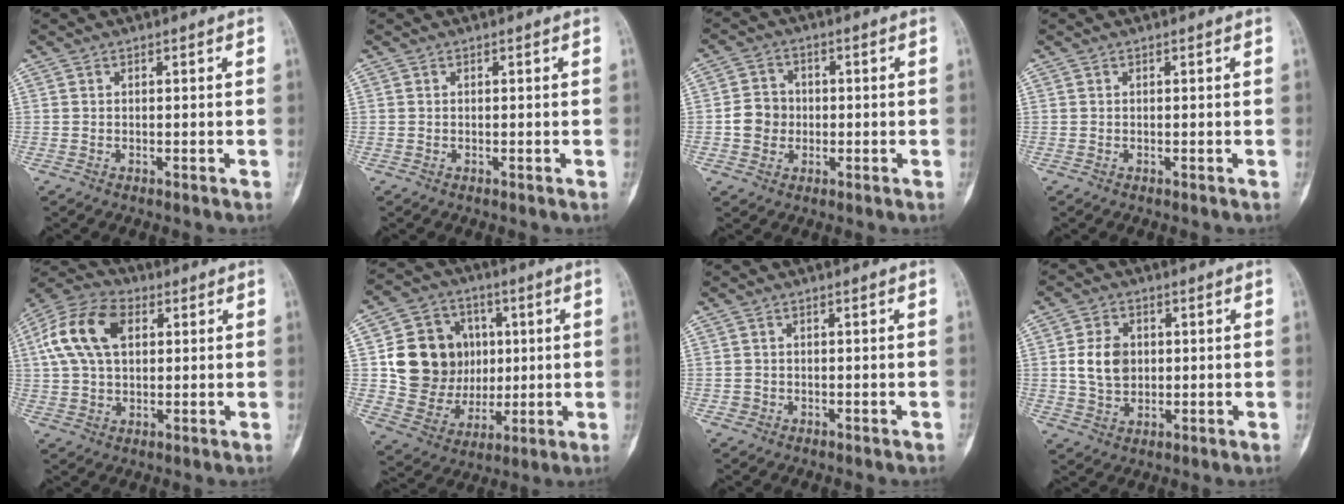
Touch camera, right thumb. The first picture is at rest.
{"total": 0.0}
{"total": 5.7, "force": [-0.7, 5.2, 2.2], "torque": [-0.019, 0.012, -0.018]}
{"total": 0.0}
{"total": 14.2, "force": [3.6, 9.0, 10.3], "torque": [-0.197, 0.021, 0.061]}
{"total": 17.1, "force": [2.4, 14.8, 8.3], "torque": [-0.099, 0.007, 0.060]}
{"total": 1.0, "force": [-0.4, 0.9, 0.1], "torque": [0.006, 0.008, -0.010]}
{"total": 7.7, "force": [0.8, 5.9, 4.9], "torque": [-0.072, -0.001, 0.019]}